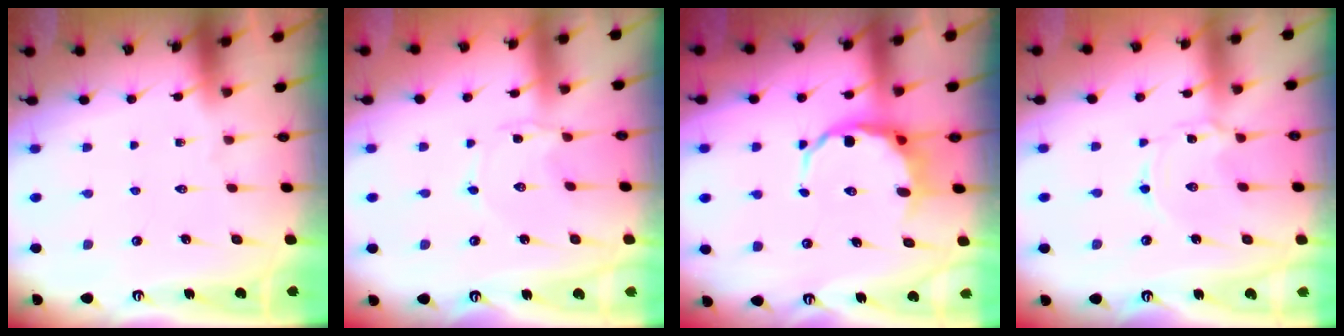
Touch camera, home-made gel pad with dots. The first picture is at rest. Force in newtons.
{"total": 2.4, "press": 2.4, "slide": 0.3}
{"total": 7.7, "press": 7.4, "slide": 1.9}
{"total": 0.9, "press": 0.9, "slide": 0.2}